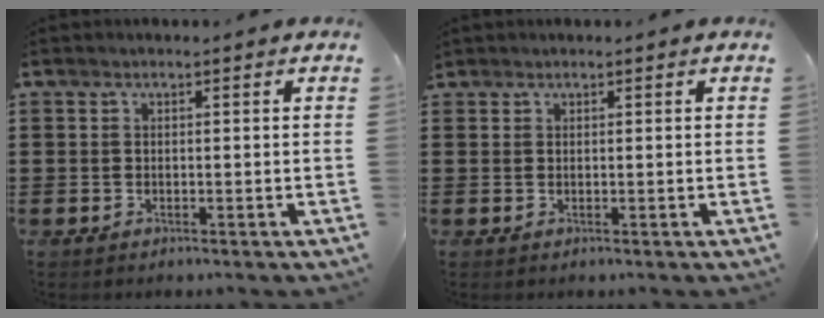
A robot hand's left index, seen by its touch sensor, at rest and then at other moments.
{"total": 0.6, "force": [0.6, 0.3, 0.0], "torque": [-0.004, 0.001, 0.012]}